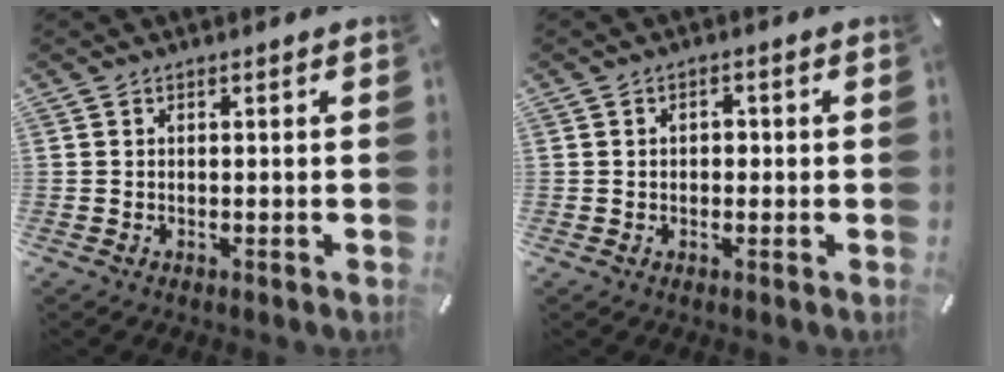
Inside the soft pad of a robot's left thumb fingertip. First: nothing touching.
{"total": 1.8, "force": [-0.1, 1.3, 1.2], "torque": [-0.025, 0.006, -0.005]}